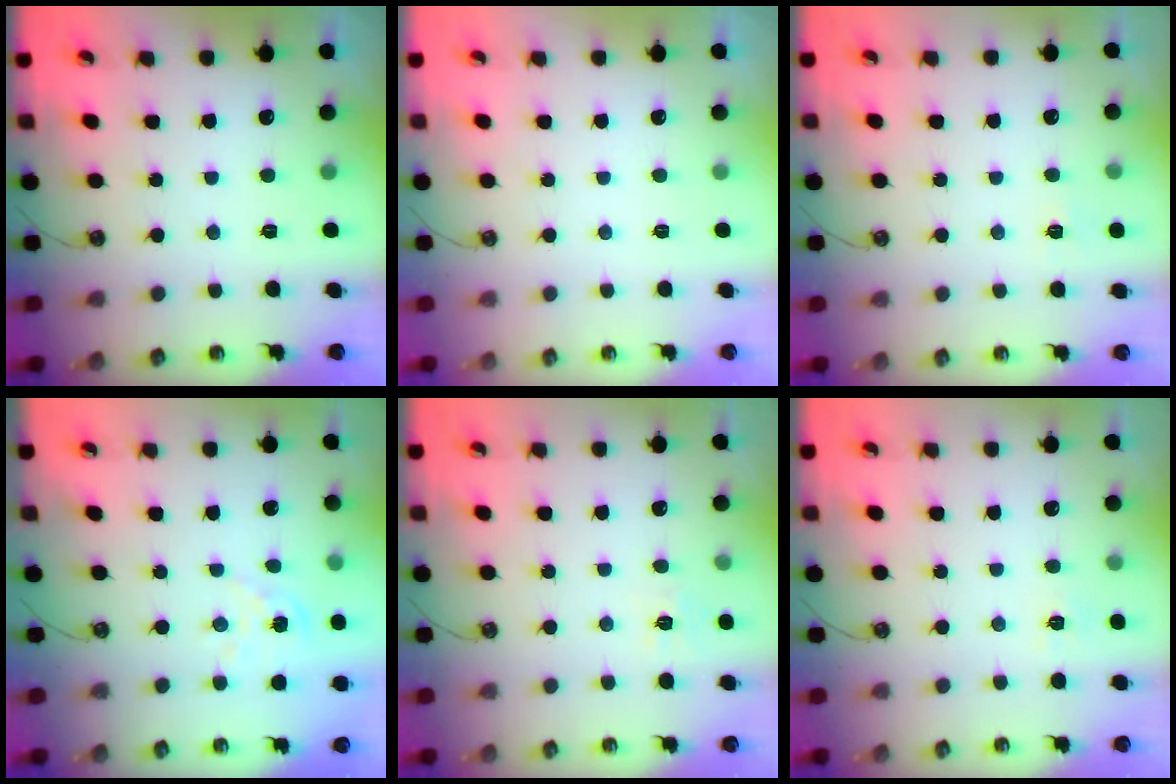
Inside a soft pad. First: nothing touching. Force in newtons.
{"total": 0.0}
{"total": 4.3, "press": 4.3, "slide": 0.4}
{"total": 2.6, "press": 2.6, "slide": 0.4}
{"total": 6.5, "press": 6.4, "slide": 0.6}
{"total": 5.8, "press": 5.7, "slide": 0.8}